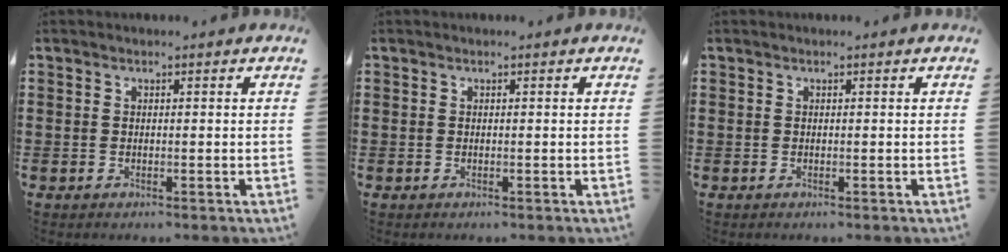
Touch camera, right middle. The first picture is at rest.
{"total": 0.0}
{"total": 0.0}